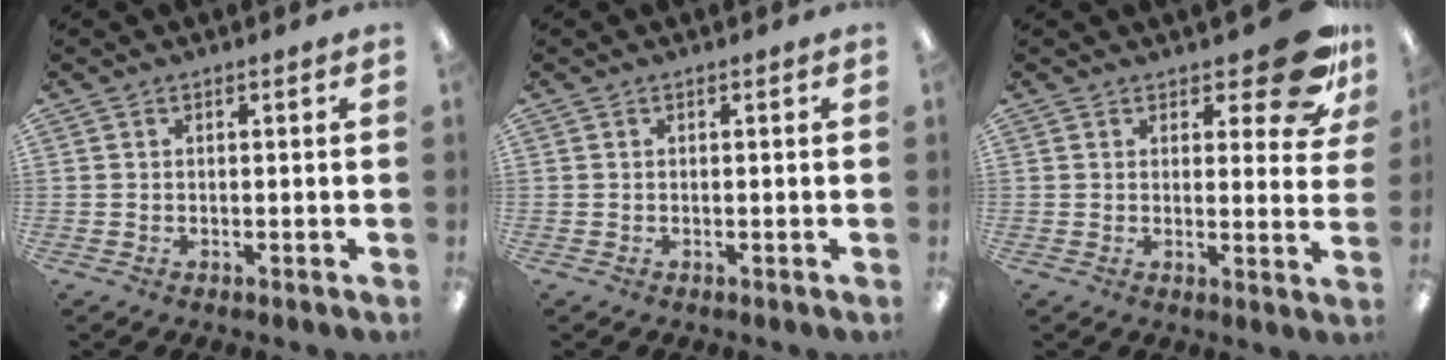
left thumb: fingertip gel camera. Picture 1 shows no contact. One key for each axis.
{"total": 0.0}
{"total": 11.0, "fx": 7.3, "fy": 3.8, "fz": 7.4, "tx": -0.089, "ty": -0.044, "tz": 0.125}